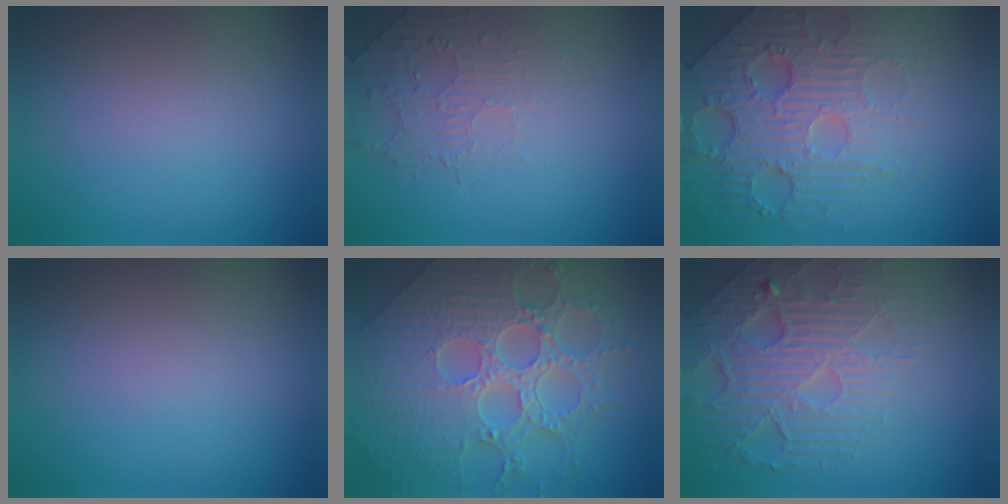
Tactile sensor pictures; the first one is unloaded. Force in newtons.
{"total": 2.0, "press": 0.8, "slide": 1.8}
{"total": 7.1, "press": 5.4, "slide": 4.7}
{"total": 0.0}
{"total": 9.8, "press": 7.2, "slide": 6.6}
{"total": 7.5, "press": 5.4, "slide": 5.3}